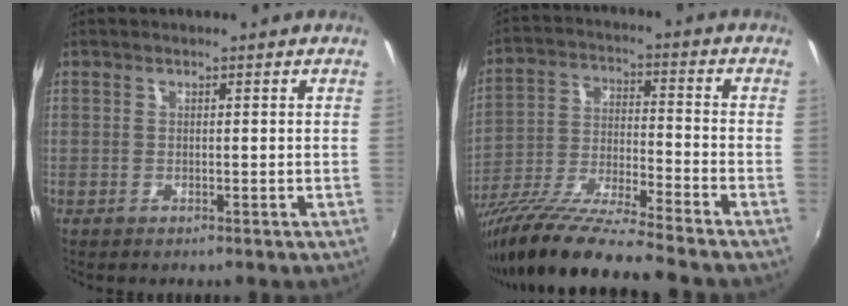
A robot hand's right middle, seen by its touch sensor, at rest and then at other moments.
{"total": 14.7, "force": [-12.2, -0.3, 8.1], "torque": [-0.160, -0.029, -0.224]}